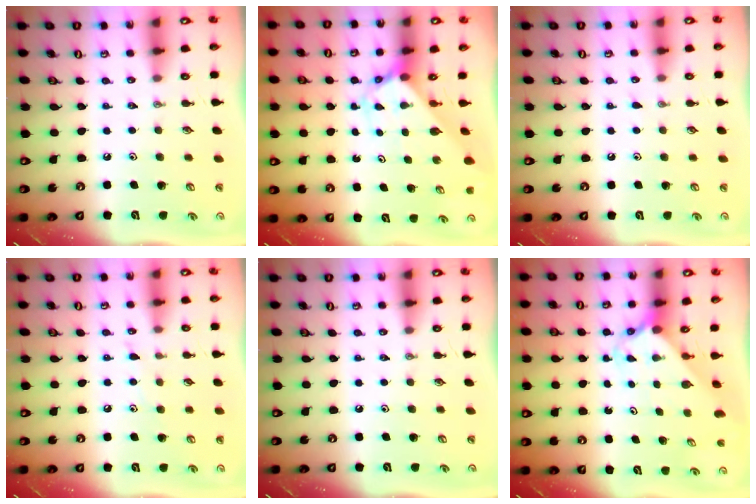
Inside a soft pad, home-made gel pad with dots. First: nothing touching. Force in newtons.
{"total": 2.7, "press": 2.7, "slide": 0.3}
{"total": 4.9, "press": 4.9, "slide": 0.5}
{"total": 5.0, "press": 5.0, "slide": 0.4}
{"total": 0.0}
{"total": 2.3, "press": 2.3, "slide": 0.2}